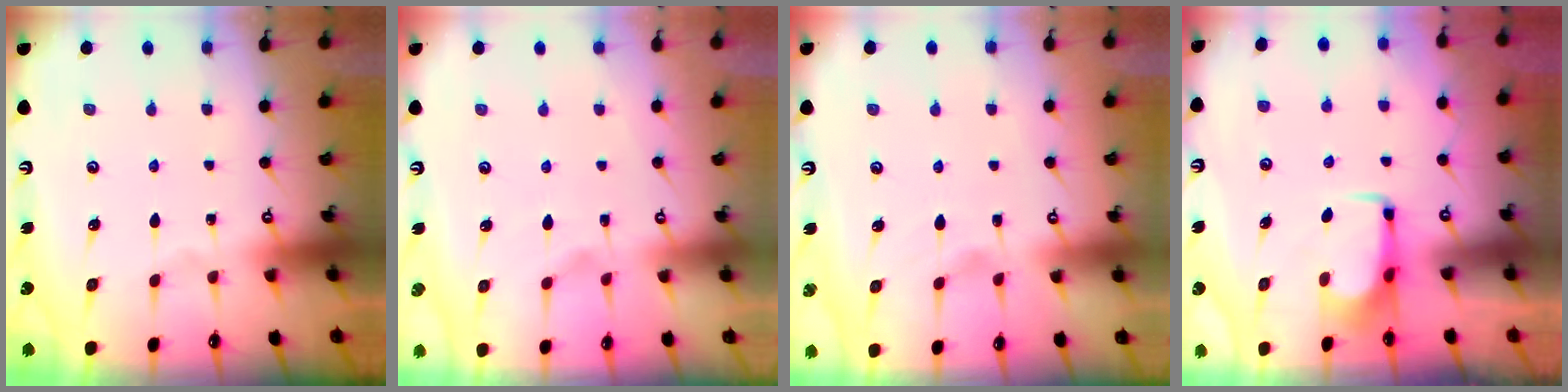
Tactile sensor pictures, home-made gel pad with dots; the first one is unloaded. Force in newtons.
{"total": 3.7, "press": 3.5, "slide": 1.1}
{"total": 1.1, "press": 0.6, "slide": 1.0}
{"total": 1.6, "press": 1.5, "slide": 0.5}